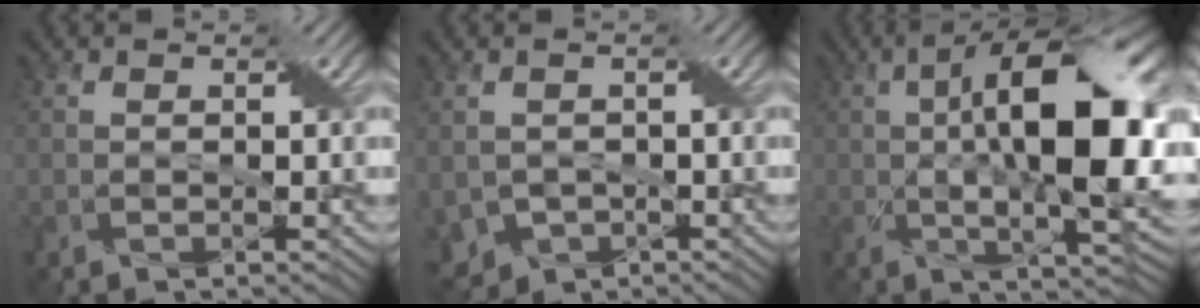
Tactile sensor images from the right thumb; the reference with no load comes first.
{"total": 5.6, "force": [-2.6, 3.8, 3.3], "torque": [-0.078, -0.020, -0.049]}
{"total": 15.9, "force": [0.7, 5.7, 14.9], "torque": [-0.225, 0.008, 0.009]}